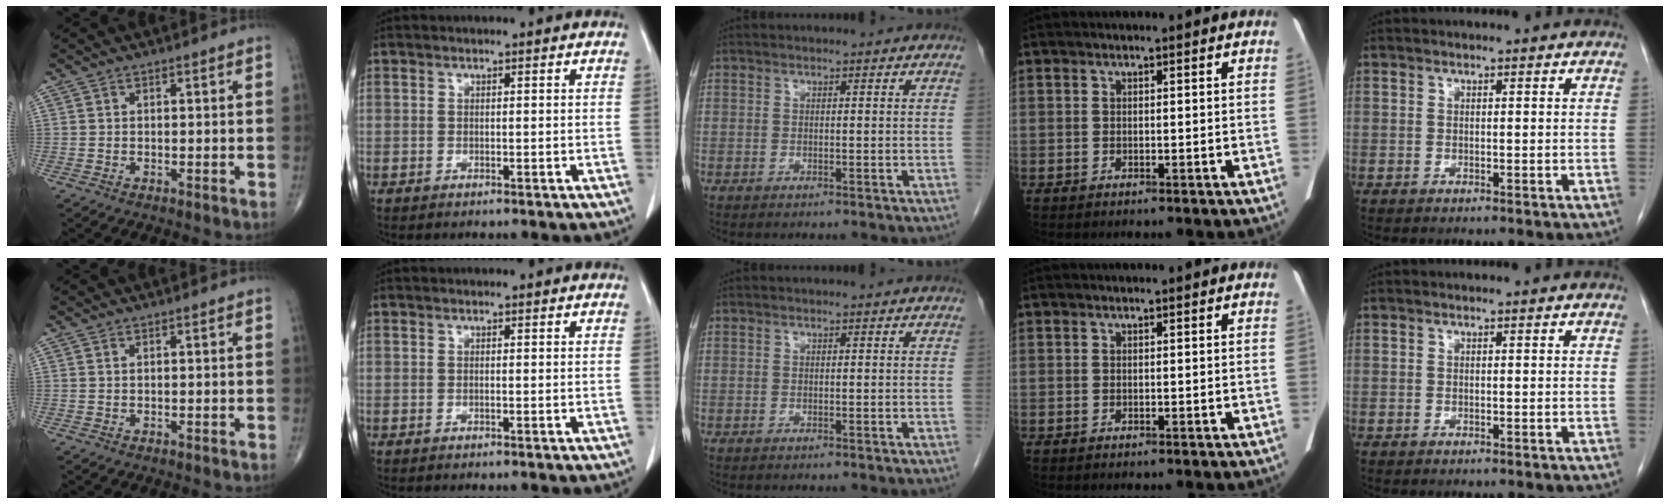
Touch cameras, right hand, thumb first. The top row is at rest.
{}